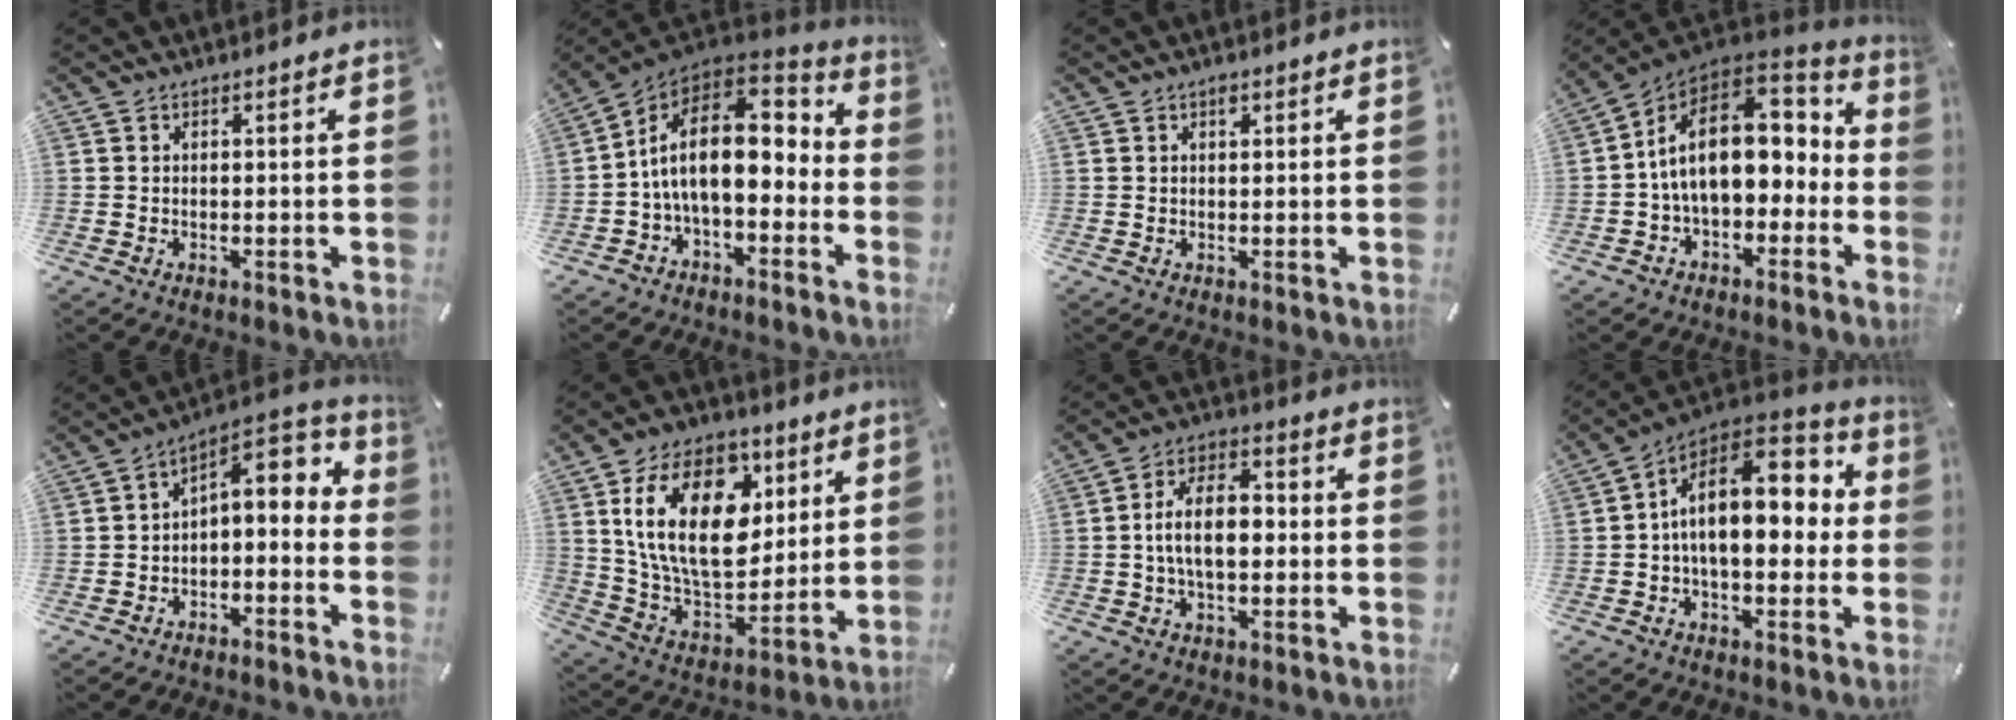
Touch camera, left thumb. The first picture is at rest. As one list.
[{"total": 17.5, "force": [0.7, 10.1, 14.3], "torque": [-0.267, -0.004, 0.011]}, {"total": 1.2, "force": [0.6, 0.7, 0.8], "torque": [-0.010, -0.001, 0.008]}, {"total": 19.7, "force": [2.0, 12.4, 15.2], "torque": [-0.255, -0.006, 0.039]}, {"total": 5.8, "force": [0.9, 3.8, 4.3], "torque": [-0.046, -0.025, 0.007]}, {"total": 23.7, "force": [7.7, 15.1, 16.5], "torque": [-0.312, -0.022, 0.128]}, {"total": 10.6, "force": [-0.9, 6.3, 8.5], "torque": [-0.151, 0.012, -0.019]}, {"total": 18.5, "force": [2.7, 11.1, 14.6], "torque": [-0.227, -0.007, 0.049]}]